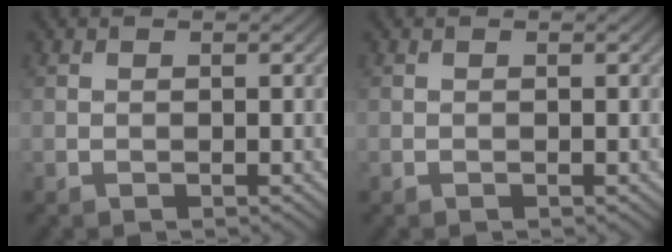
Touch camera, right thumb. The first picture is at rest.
{"total": 0.0}